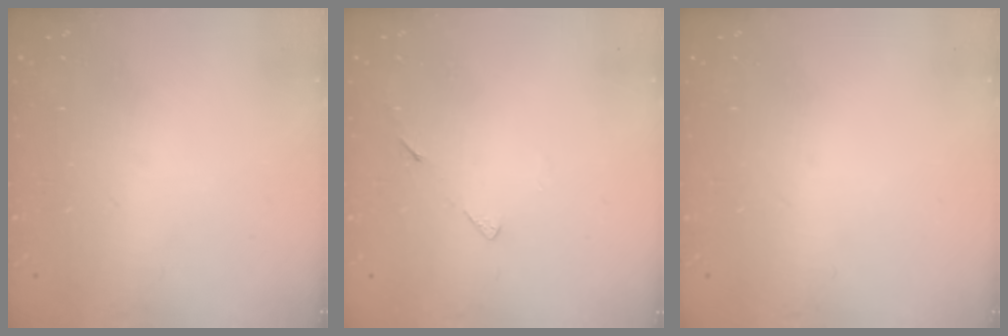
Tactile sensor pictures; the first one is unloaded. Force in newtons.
{"total": 5.0, "press": 5.0, "slide": 0.5}
{"total": 0.0}